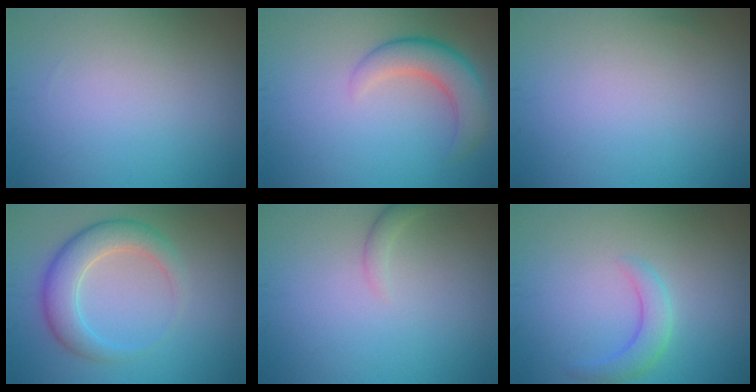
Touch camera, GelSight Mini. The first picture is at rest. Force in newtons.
{"total": 4.1, "press": 4.1, "slide": 0.2}
{"total": 0.0}
{"total": 4.7, "press": 4.7, "slide": 0.4}
{"total": 1.1, "press": 1.1, "slide": 0.2}
{"total": 2.6, "press": 2.6, "slide": 0.1}